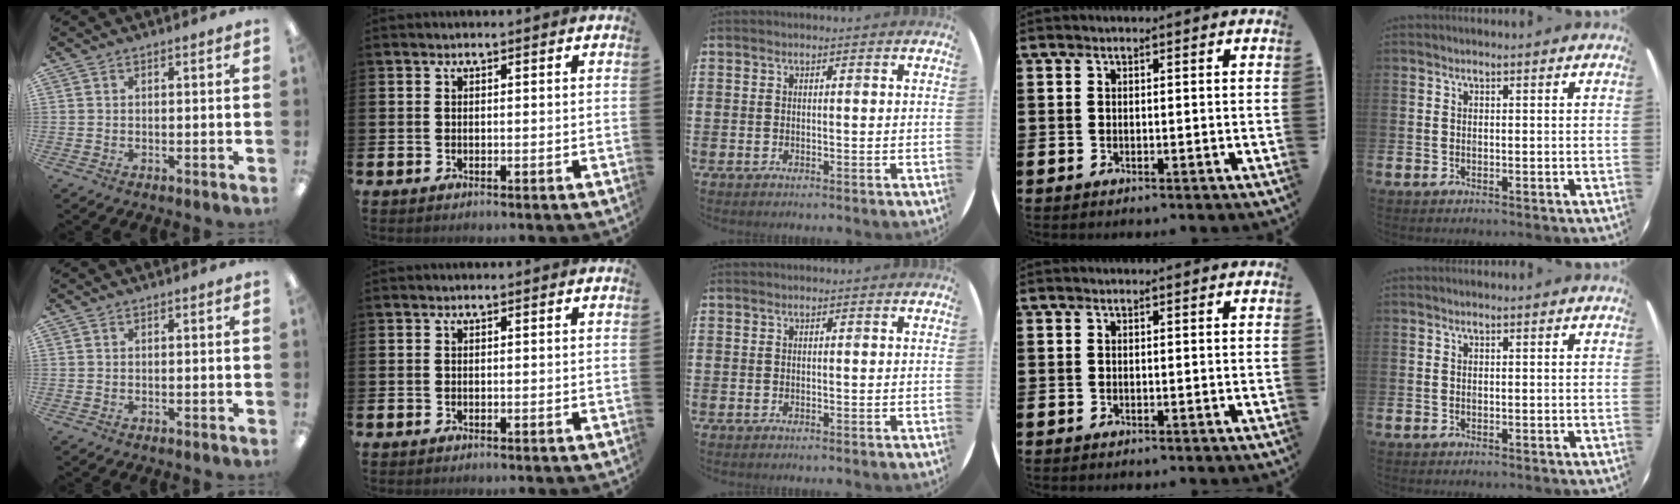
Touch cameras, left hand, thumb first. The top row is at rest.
{}